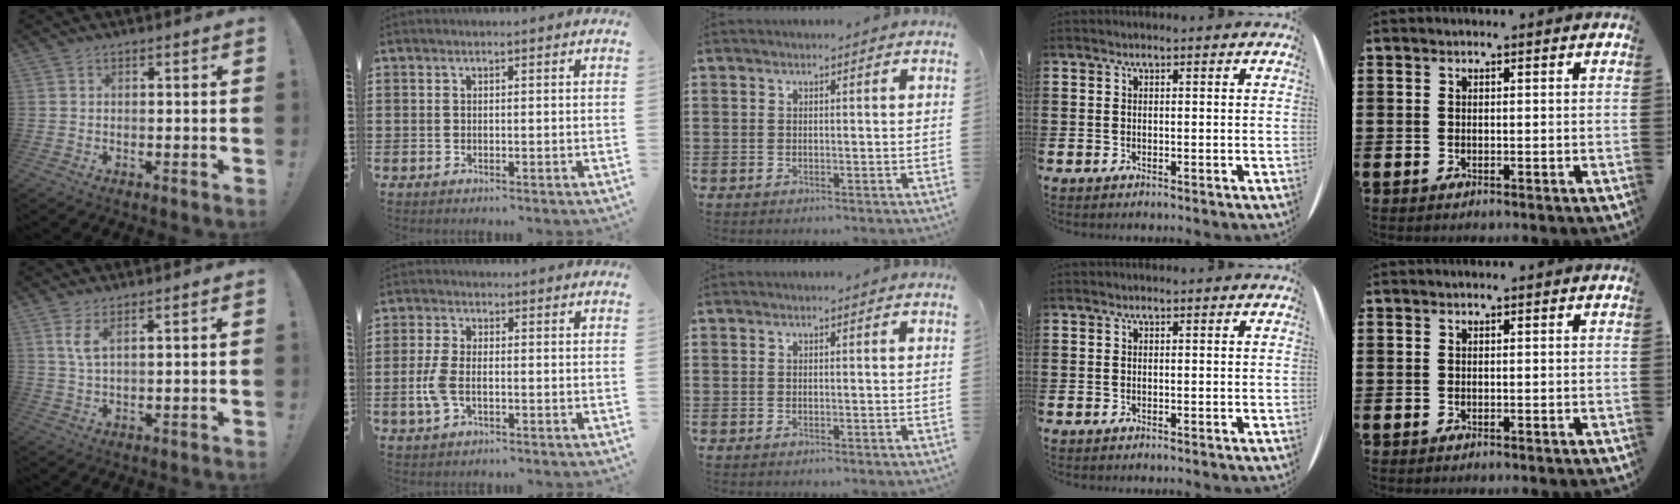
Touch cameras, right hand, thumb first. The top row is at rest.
{"thumb": {"total": 3.8, "force": [2.0, 0.9, 3.1], "torque": [-0.065, -0.004, 0.036]}, "index": {"total": 4.6, "force": [-1.0, 2.2, 3.9], "torque": [-0.097, -0.007, -0.024]}}